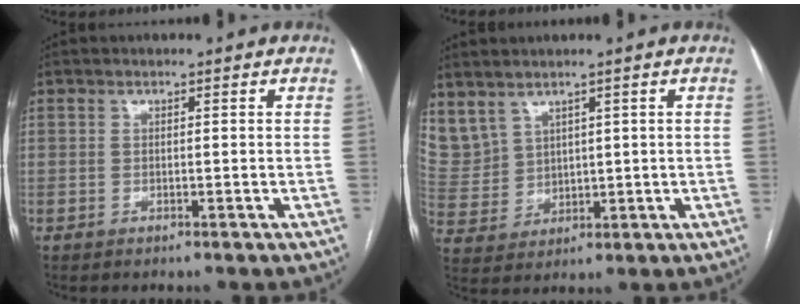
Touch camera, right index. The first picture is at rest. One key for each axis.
{"total": 9.8, "fx": 6.0, "fy": 7.1, "fz": 3.1, "tx": -0.100, "ty": 0.026, "tz": 0.152}